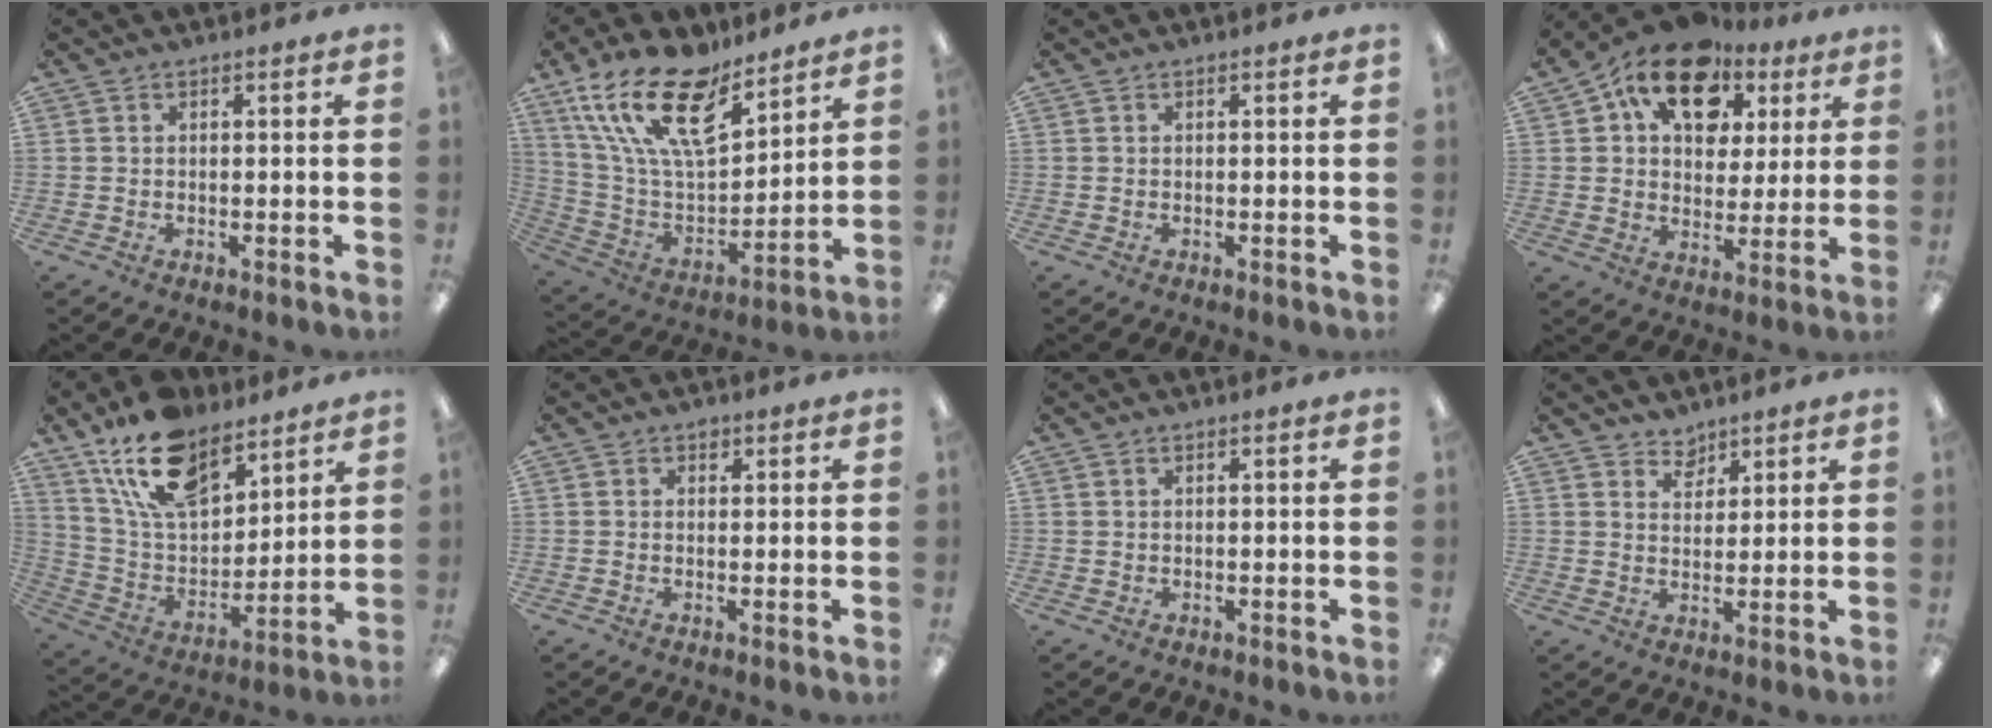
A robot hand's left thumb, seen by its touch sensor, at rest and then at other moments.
{"total": 21.7, "force": [14.4, 9.1, 13.4], "torque": [-0.260, -0.086, 0.257]}
{"total": 0.0}
{"total": 15.6, "force": [9.2, 9.8, 7.9], "torque": [-0.141, -0.037, 0.170]}
{"total": 17.5, "force": [12.2, 9.0, 8.8], "torque": [-0.177, -0.052, 0.226]}
{"total": 1.2, "force": [0.7, 0.8, 0.4], "torque": [0.000, -0.001, 0.012]}
{"total": 0.6, "force": [0.4, 0.4, 0.0], "torque": [-0.001, 0.002, 0.008]}
{"total": 4.2, "force": [3.7, 2.0, 0.0], "torque": [0.005, -0.024, 0.068]}